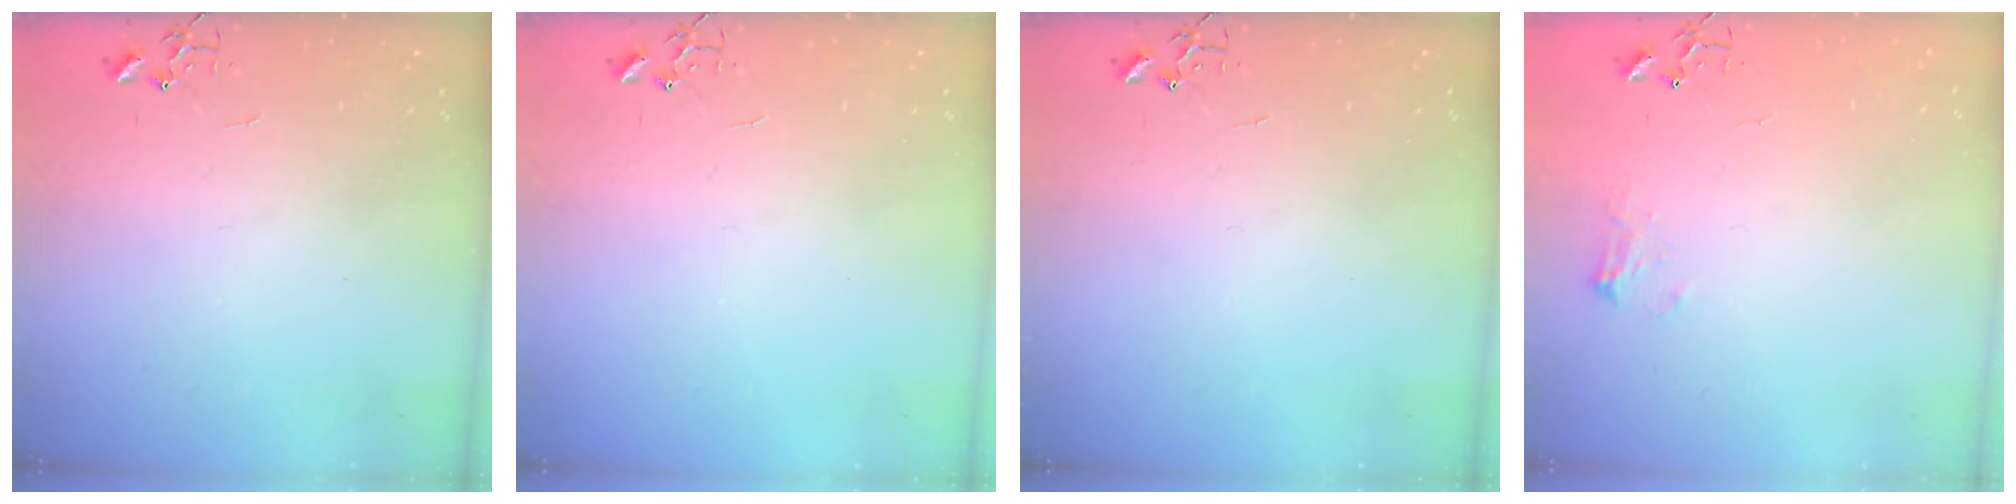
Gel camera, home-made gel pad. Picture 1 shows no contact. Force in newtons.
{"total": 0.0}
{"total": 0.0}
{"total": 7.1, "press": 7.1, "slide": 0.2}